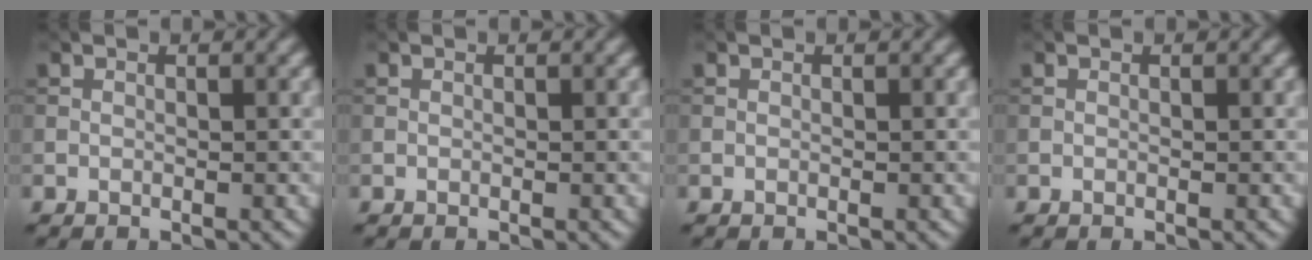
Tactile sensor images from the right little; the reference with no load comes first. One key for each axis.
{"total": 0.0}
{"total": 0.0}
{"total": 0.0}